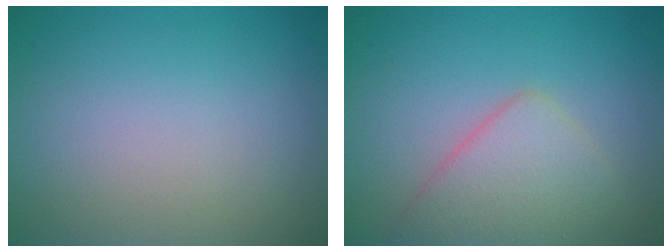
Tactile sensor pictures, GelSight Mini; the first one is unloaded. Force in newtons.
{"total": 4.3, "press": 4.3, "slide": 0.1}